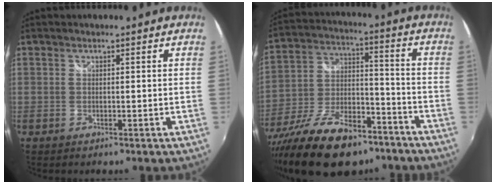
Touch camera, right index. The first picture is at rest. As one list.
[{"total": 22.1, "force": [-15.1, 9.7, 12.8], "torque": [-0.252, -0.017, -0.245]}]